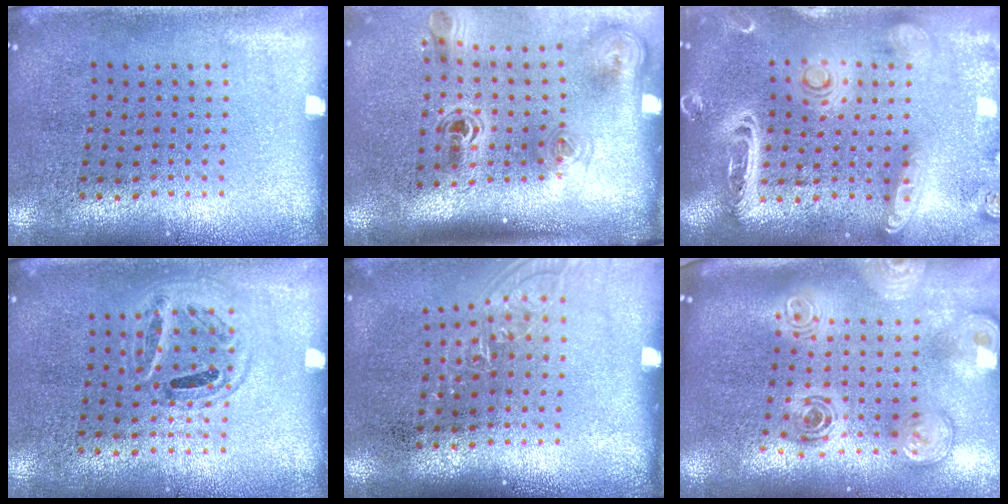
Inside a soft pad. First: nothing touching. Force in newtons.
{"total": 2.3, "press": 1.5, "slide": 1.8}
{"total": 3.0, "press": 2.5, "slide": 1.5}
{"total": 0.9, "press": 0.8, "slide": 0.3}
{"total": 1.0, "press": 0.9, "slide": 0.3}
{"total": 3.0, "press": 2.1, "slide": 2.1}